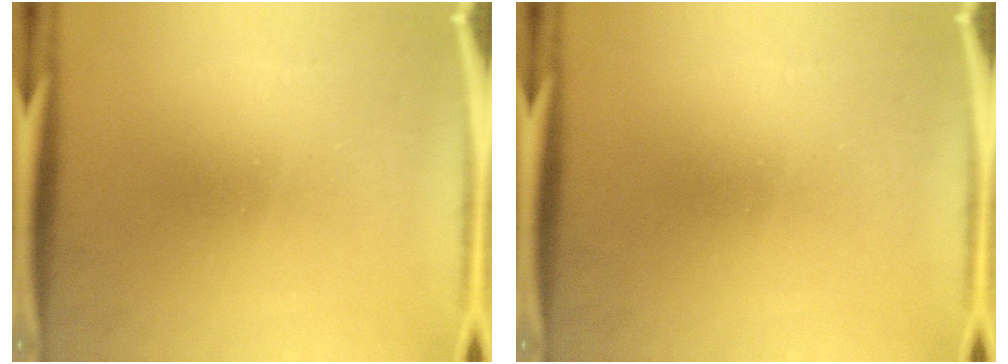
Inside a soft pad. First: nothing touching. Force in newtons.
{"total": 0.0}